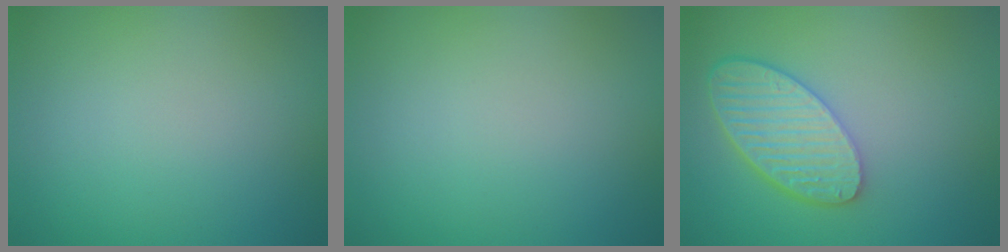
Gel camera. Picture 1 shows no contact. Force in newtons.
{"total": 0.0}
{"total": 5.6, "press": 4.6, "slide": 3.1}